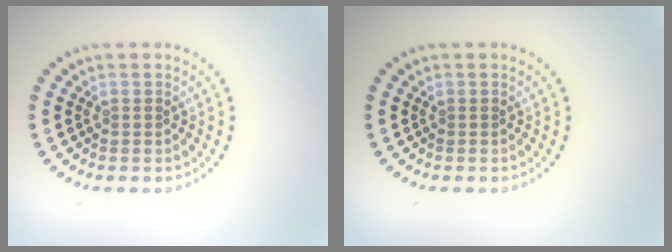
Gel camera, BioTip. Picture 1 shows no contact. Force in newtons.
{"total": 0.0}